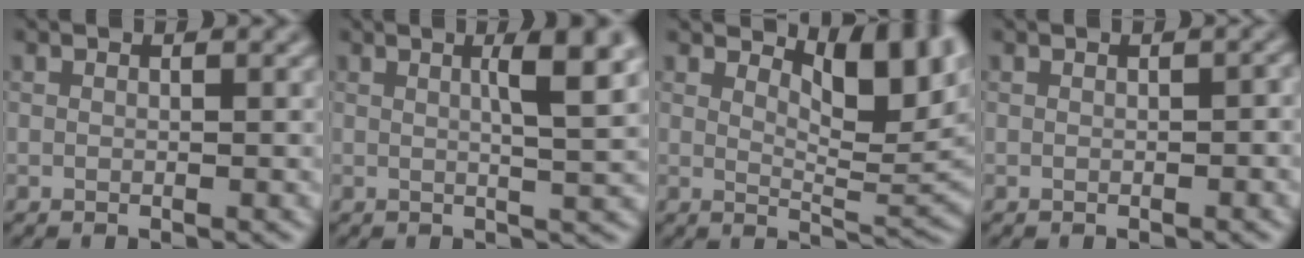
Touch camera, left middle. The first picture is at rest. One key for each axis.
{"total": 4.9, "fx": 1.4, "fy": 1.0, "fz": 4.6, "tx": -0.057, "ty": 0.008, "tz": 0.018}
{"total": 6.4, "fx": 3.6, "fy": 2.3, "fz": 4.7, "tx": -0.063, "ty": -0.007, "tz": 0.054}
{"total": 0.8, "fx": -0.1, "fy": 0.4, "fz": 0.7, "tx": -0.010, "ty": 0.000, "tz": 0.000}